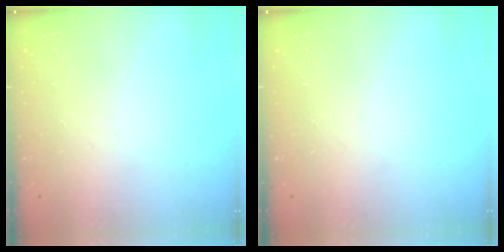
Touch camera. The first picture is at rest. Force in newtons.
{"total": 0.0}